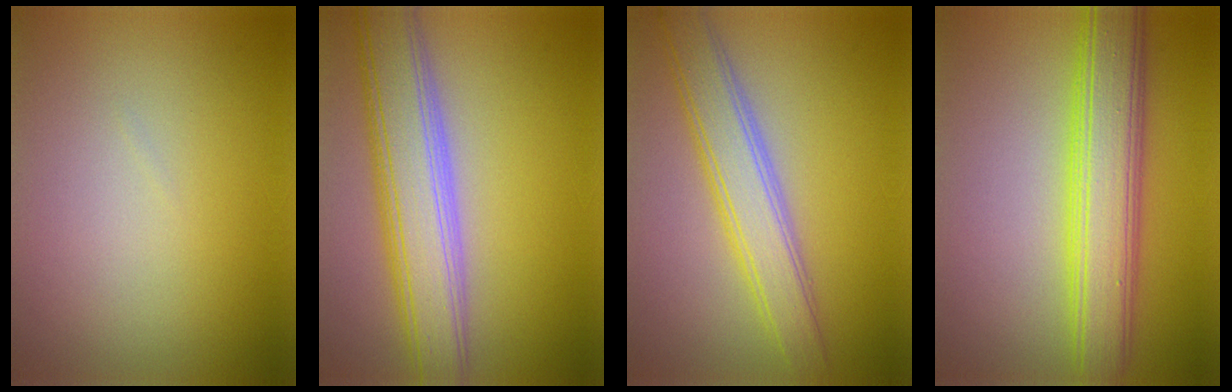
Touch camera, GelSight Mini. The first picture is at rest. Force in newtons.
{"total": 7.9, "press": 7.9, "slide": 0.3}
{"total": 5.0, "press": 5.0, "slide": 0.2}
{"total": 7.1, "press": 7.1, "slide": 0.1}